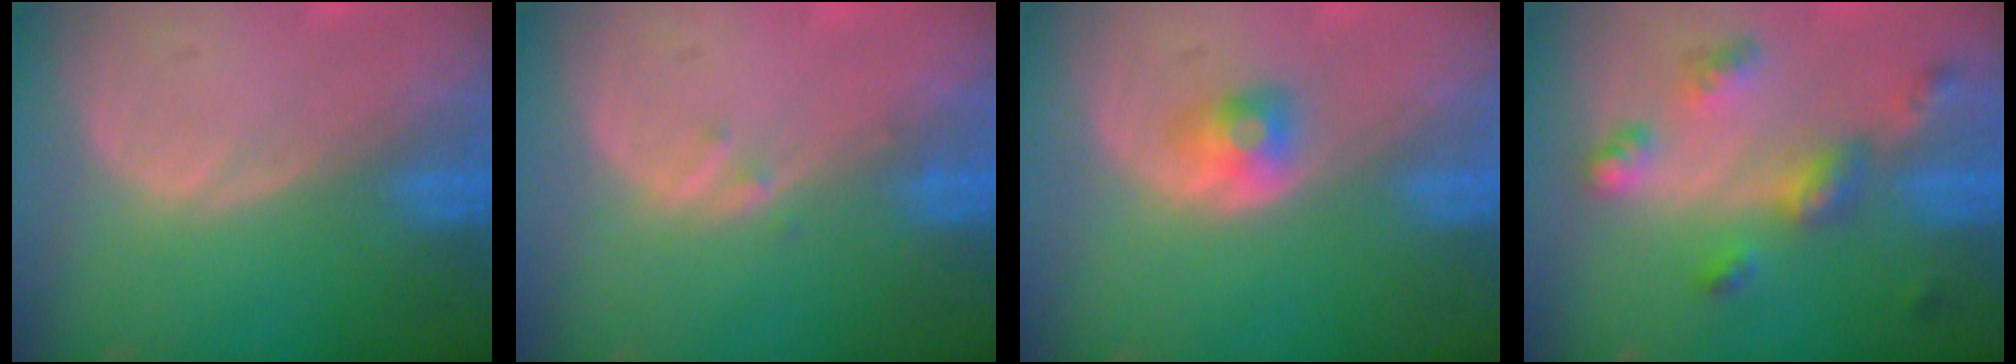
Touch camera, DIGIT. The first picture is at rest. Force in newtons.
{"total": 1.0, "press": 0.9, "slide": 0.5}
{"total": 2.6, "press": 2.4, "slide": 1.2}
{"total": 6.7, "press": 5.8, "slide": 3.3}